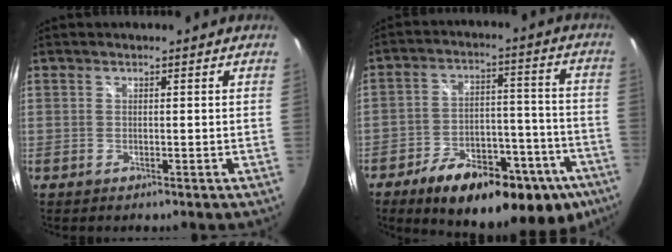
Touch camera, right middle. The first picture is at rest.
{"total": 25.5, "force": [-16.1, 11.6, 15.9], "torque": [-0.239, 0.006, -0.211]}